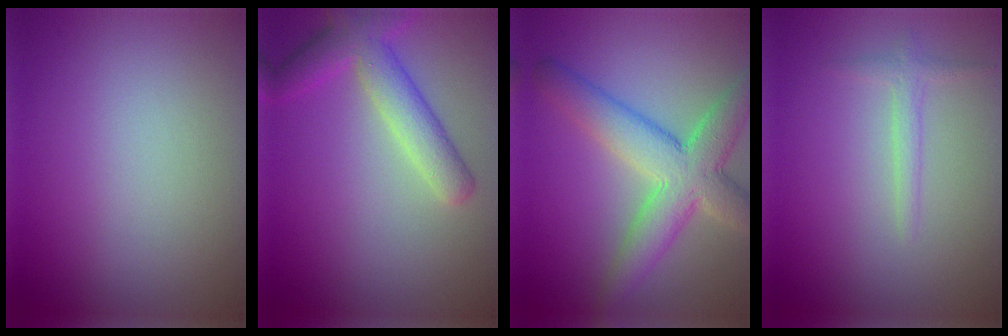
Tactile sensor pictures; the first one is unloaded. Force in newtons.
{"total": 4.6, "press": 4.6, "slide": 0.2}
{"total": 7.0, "press": 7.0, "slide": 0.6}
{"total": 1.3, "press": 1.3, "slide": 0.0}